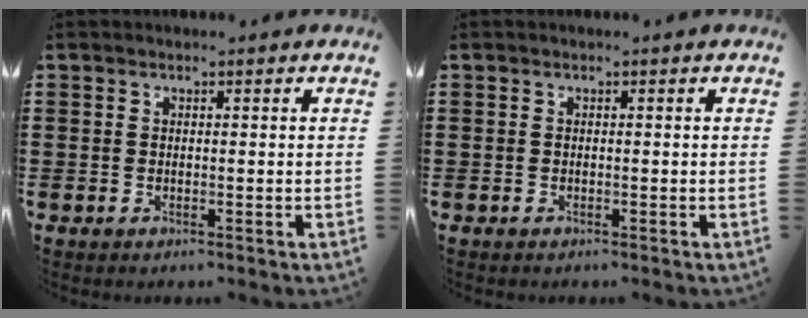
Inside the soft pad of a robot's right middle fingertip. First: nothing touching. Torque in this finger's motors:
{"motor_torque": [0.37, 0.02, 0.06, 0.01]}